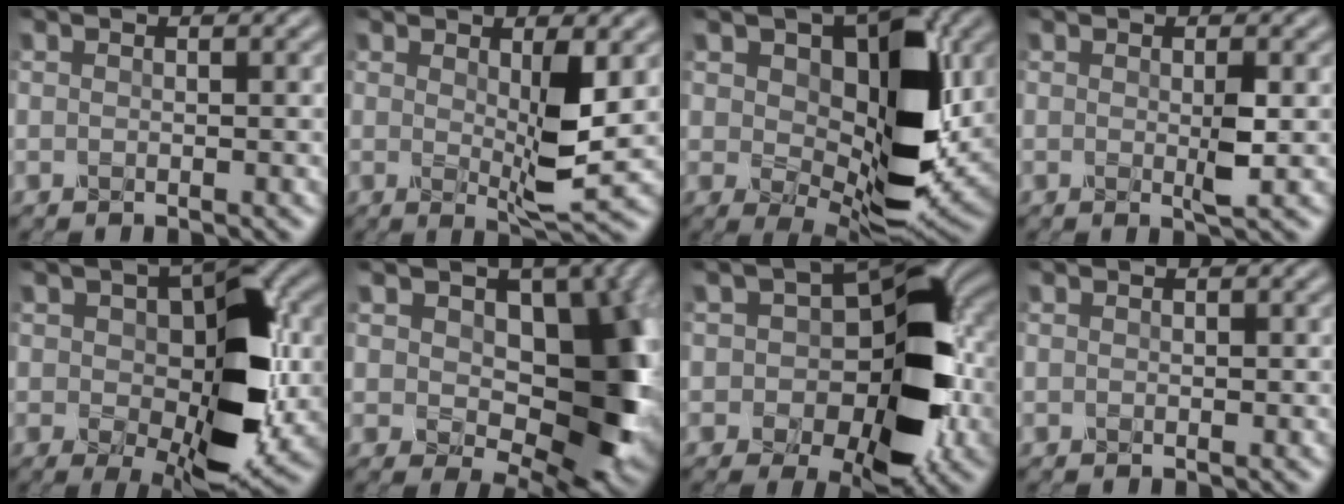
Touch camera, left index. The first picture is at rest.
{"total": 4.3, "force": [0.5, 0.8, 4.2], "torque": [-0.070, -0.014, 0.011]}
{"total": 12.4, "force": [2.0, 7.1, 9.9], "torque": [-0.146, -0.014, 0.037]}
{"total": 1.9, "force": [0.0, 0.2, 1.9], "torque": [-0.032, -0.004, -0.002]}
{"total": 10.5, "force": [-0.3, 5.6, 8.9], "torque": [-0.138, -0.005, 0.005]}
{"total": 12.0, "force": [1.7, 7.7, 9.0], "torque": [-0.114, -0.011, 0.029]}
{"total": 10.7, "force": [-1.3, 6.4, 8.5], "torque": [-0.106, 0.012, -0.024]}
{"total": 0.0}